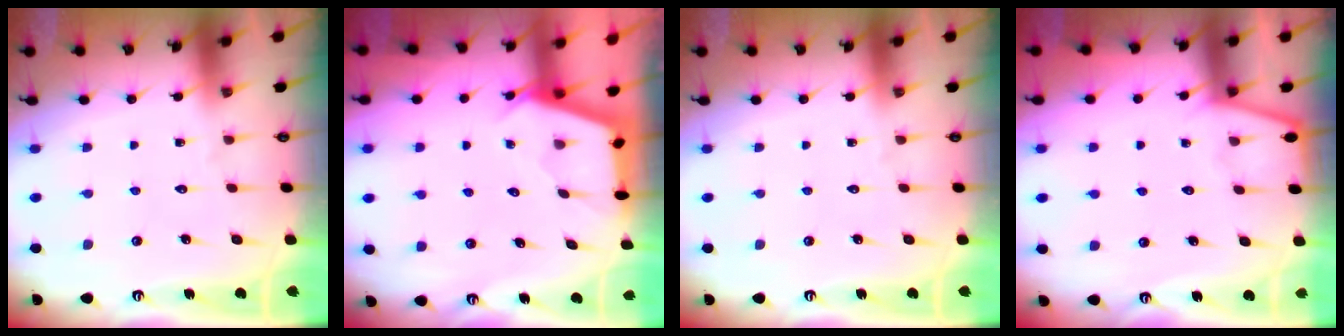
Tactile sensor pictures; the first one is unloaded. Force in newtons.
{"total": 2.5, "press": 2.5, "slide": 0.3}
{"total": 0.0}
{"total": 2.4, "press": 2.4, "slide": 0.2}